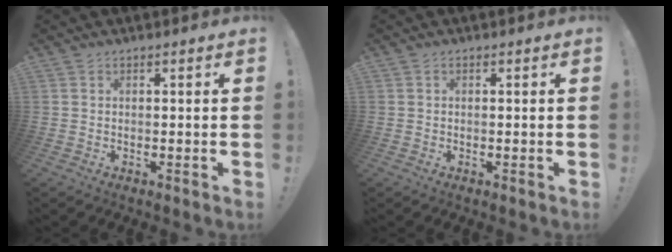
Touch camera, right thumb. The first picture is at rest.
{"total": 0.0}